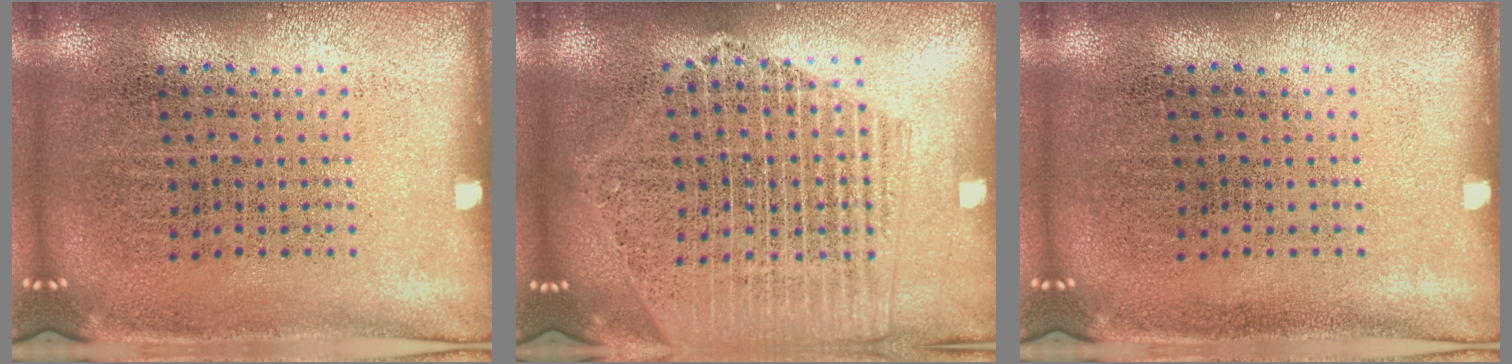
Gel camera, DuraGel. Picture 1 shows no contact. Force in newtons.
{"total": 2.1, "press": 1.9, "slide": 0.8}
{"total": 0.0}